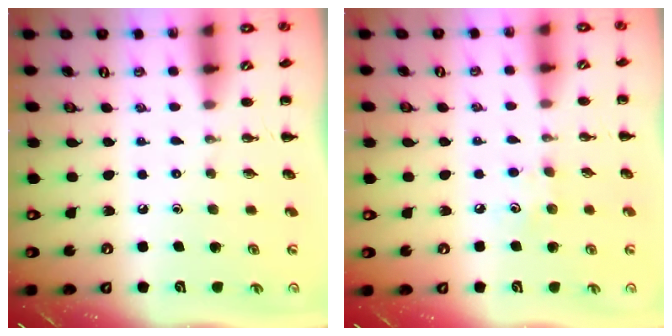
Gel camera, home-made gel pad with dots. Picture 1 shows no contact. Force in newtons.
{"total": 4.3, "press": 4.1, "slide": 1.1}